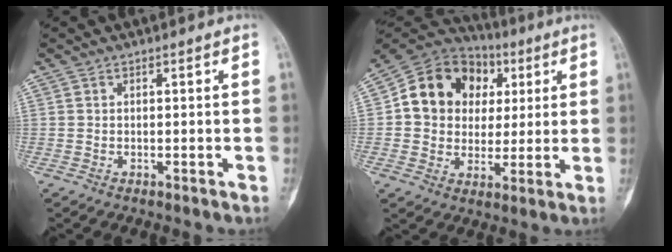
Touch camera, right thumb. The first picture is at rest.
{"total": 16.3, "force": [3.3, 13.9, 7.9], "torque": [-0.096, 0.021, 0.055]}